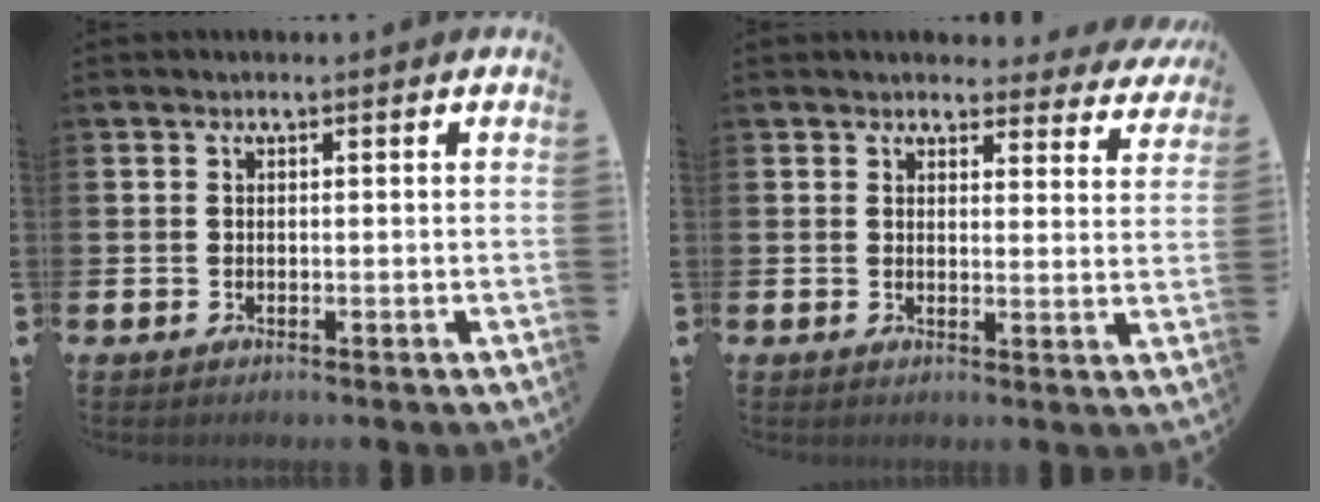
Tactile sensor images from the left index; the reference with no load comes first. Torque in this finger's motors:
{"motor_torque": [0.61, -1.53, 0.17, 0.00]}